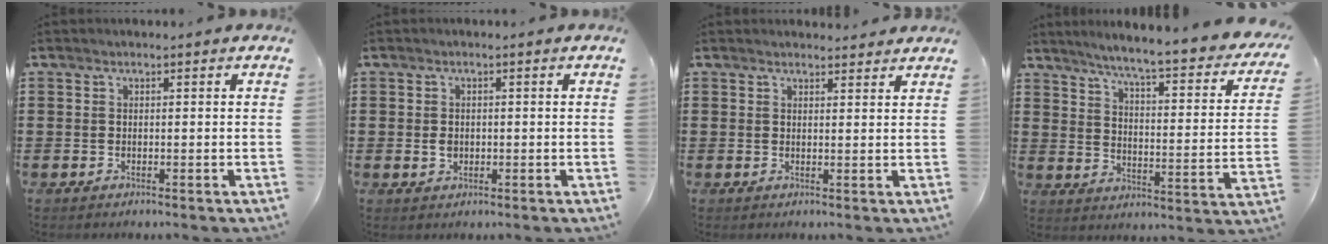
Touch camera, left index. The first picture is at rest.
{"total": 1.5, "force": [0.0, 1.2, 1.0], "torque": [-0.022, 0.006, -0.002]}
{"total": 1.8, "force": [1.7, 0.2, 0.1], "torque": [0.001, -0.002, 0.033]}
{"total": 5.9, "force": [4.9, -0.7, 3.2], "torque": [-0.077, -0.044, 0.071]}